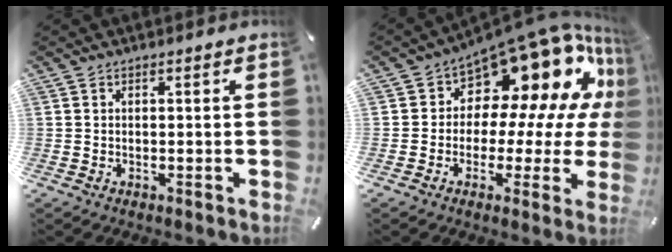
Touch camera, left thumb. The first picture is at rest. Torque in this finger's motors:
{"motor_torque": [1.76, 3.25, 0.59, -0.11, 0.10]}